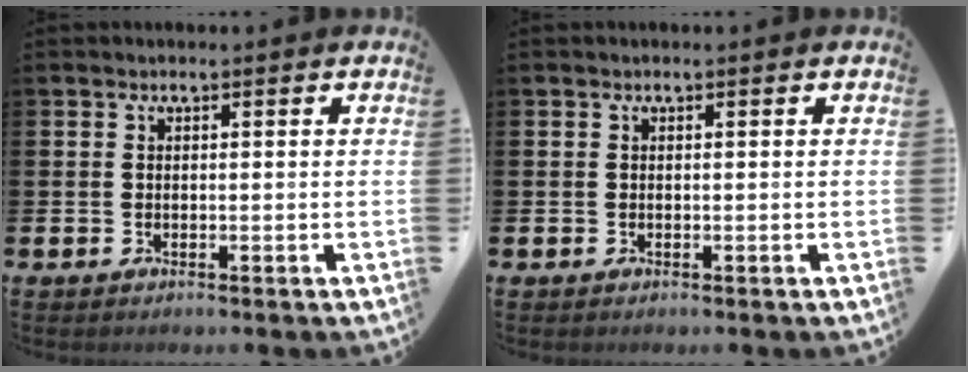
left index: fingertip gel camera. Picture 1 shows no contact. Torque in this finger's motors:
{"motor_torque": [-0.08, 0.08, 0.00, -0.01]}